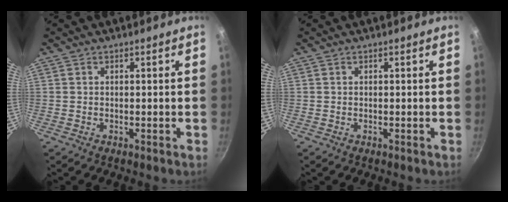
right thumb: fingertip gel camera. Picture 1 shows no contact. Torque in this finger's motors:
{"motor_torque": [0.00, 0.00, 0.02, -0.01, 0.00]}